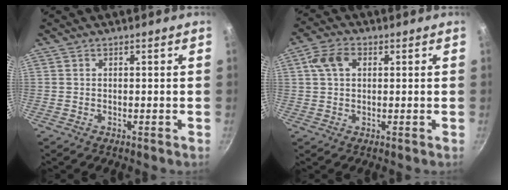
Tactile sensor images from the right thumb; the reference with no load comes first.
{"total": 5.9, "force": [1.6, 4.0, 4.0], "torque": [-0.072, 0.010, 0.023]}